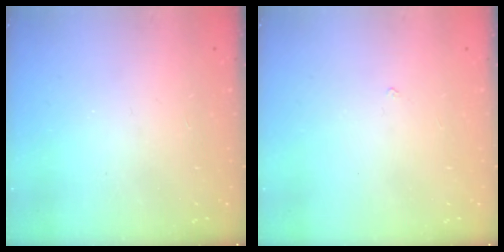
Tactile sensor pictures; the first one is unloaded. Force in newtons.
{"total": 1.9, "press": 1.9, "slide": 0.4}